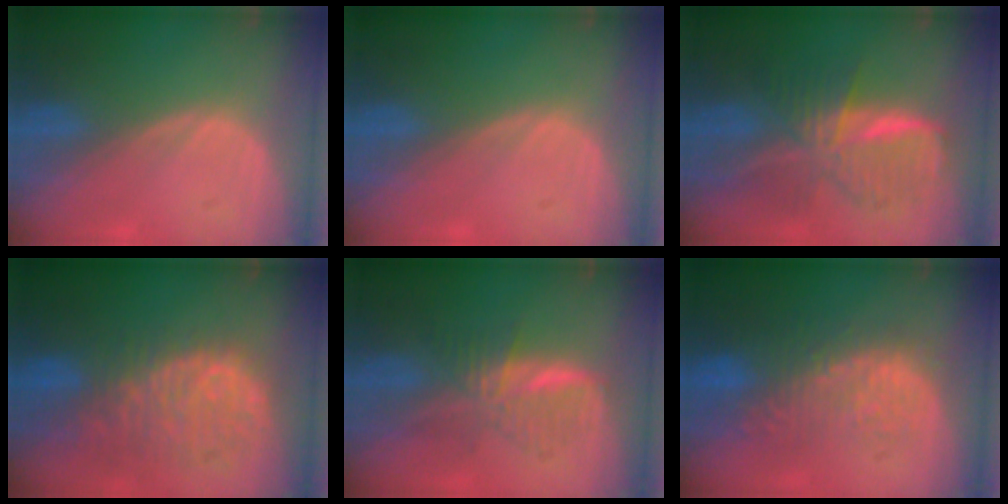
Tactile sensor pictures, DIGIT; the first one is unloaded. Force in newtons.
{"total": 0.0}
{"total": 9.3, "press": 9.3, "slide": 0.7}
{"total": 11.4, "press": 9.7, "slide": 5.9}
{"total": 6.0, "press": 6.0, "slide": 0.1}
{"total": 11.1, "press": 9.7, "slide": 5.5}